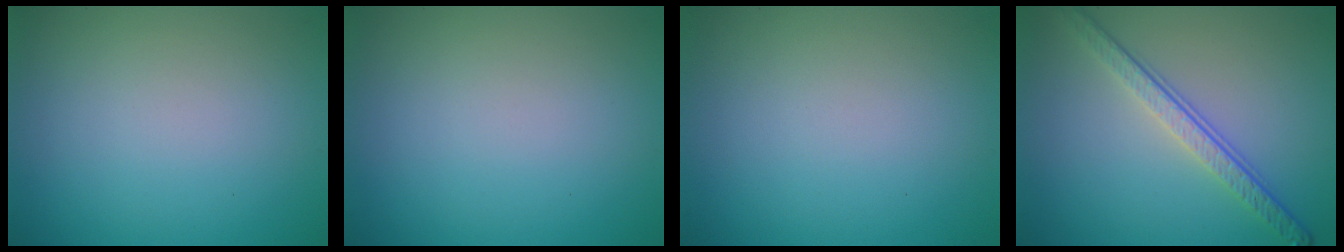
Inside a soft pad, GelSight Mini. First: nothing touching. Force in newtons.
{"total": 0.0}
{"total": 0.0}
{"total": 4.3, "press": 3.0, "slide": 3.1}